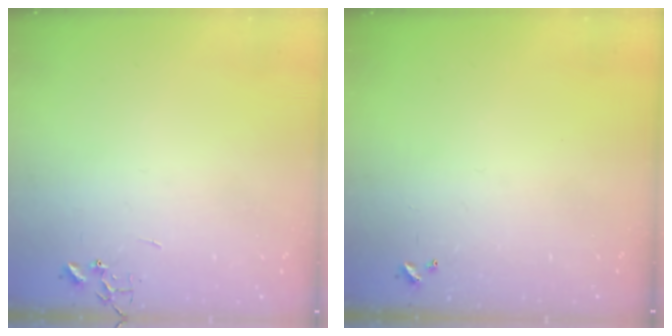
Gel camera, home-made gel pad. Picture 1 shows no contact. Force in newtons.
{"total": 0.0}